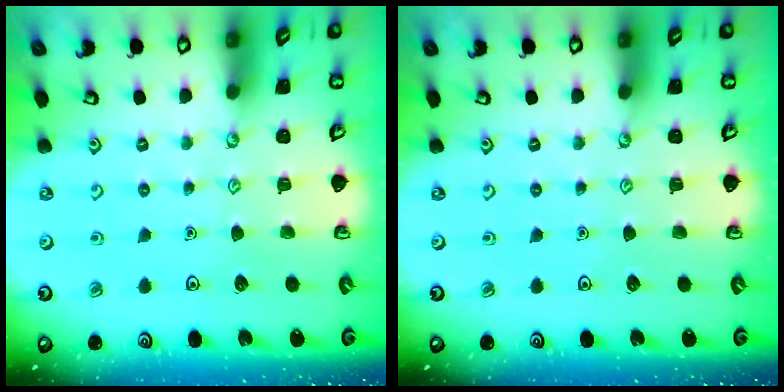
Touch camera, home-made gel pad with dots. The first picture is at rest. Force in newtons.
{"total": 0.0}